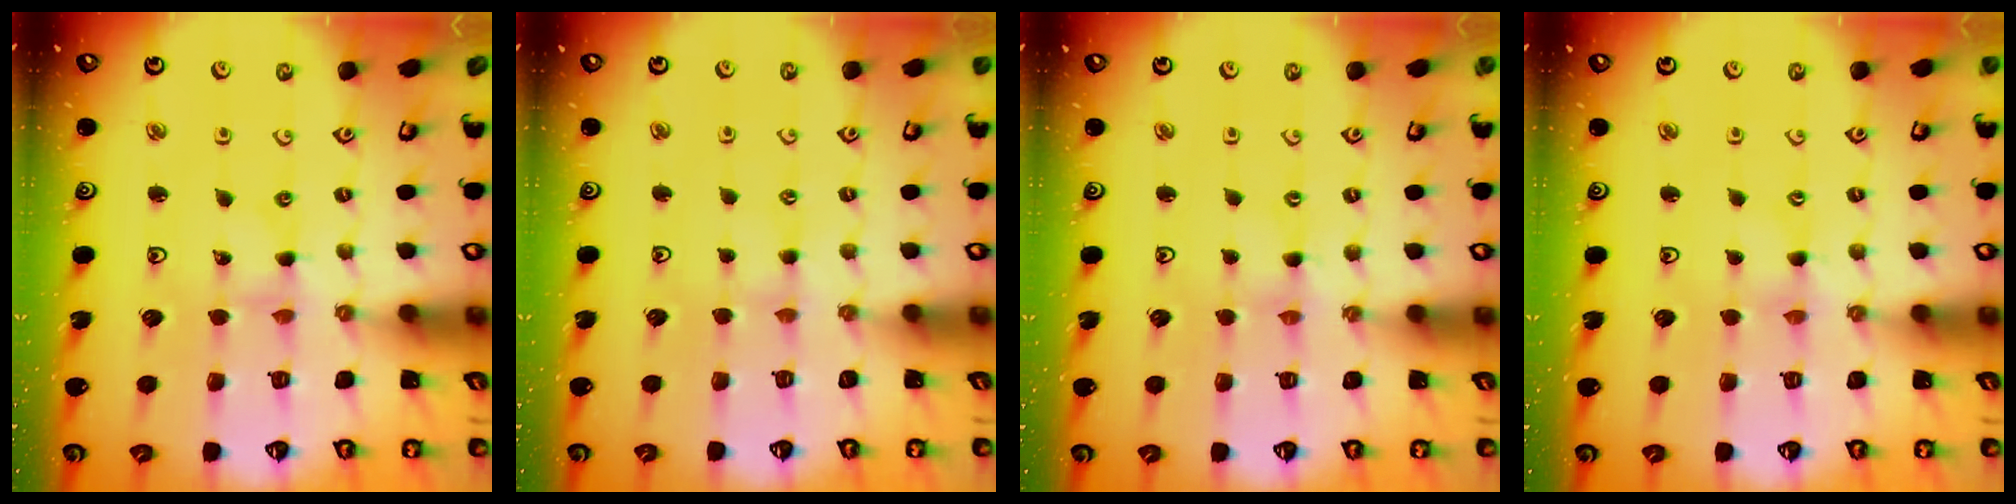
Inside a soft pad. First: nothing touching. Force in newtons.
{"total": 1.7, "press": 1.7, "slide": 0.3}
{"total": 0.0}
{"total": 0.0}